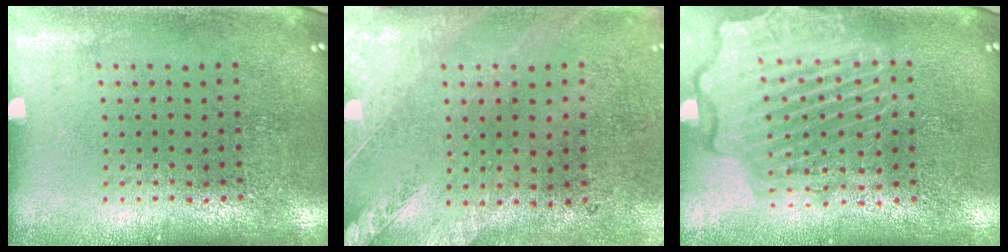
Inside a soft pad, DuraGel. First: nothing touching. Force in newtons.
{"total": 2.4, "press": 2.1, "slide": 1.3}
{"total": 4.4, "press": 4.4, "slide": 0.5}